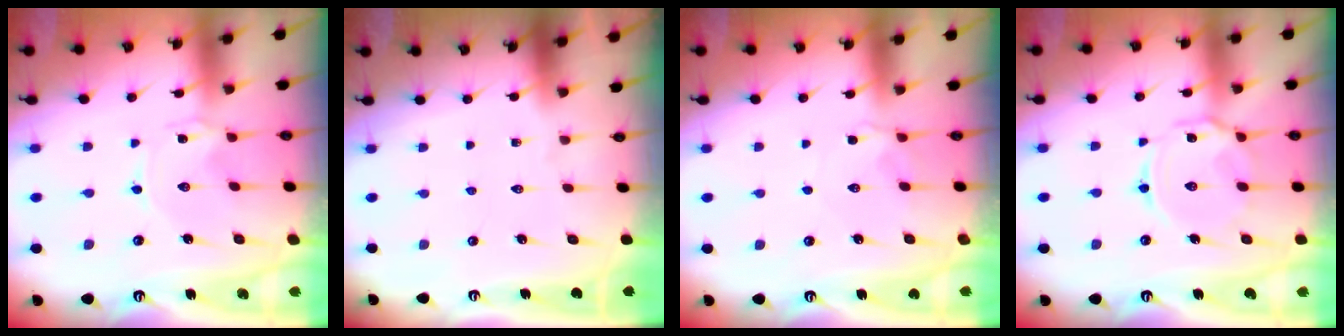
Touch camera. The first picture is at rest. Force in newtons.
{"total": 0.0}
{"total": 2.7, "press": 2.6, "slide": 0.6}
{"total": 8.2, "press": 8.2, "slide": 0.7}